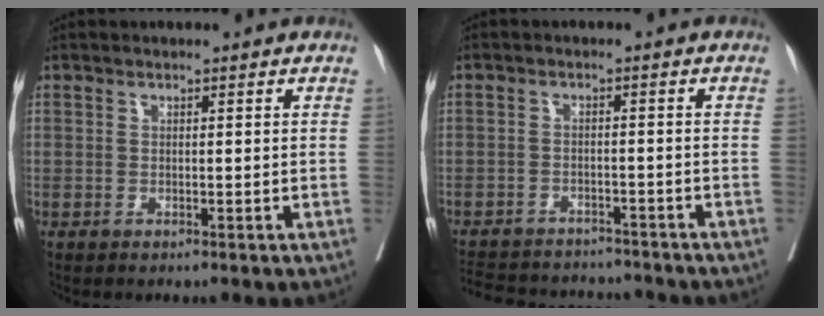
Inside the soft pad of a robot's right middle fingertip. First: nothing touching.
{"total": 14.7, "force": [-13.6, 3.7, 4.1], "torque": [-0.100, 0.003, -0.185]}